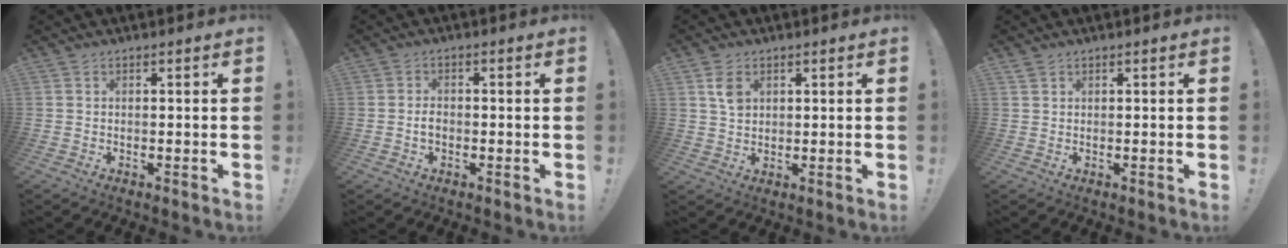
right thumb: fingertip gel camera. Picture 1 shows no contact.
{"total": 2.3, "force": [-0.9, 1.7, 1.3], "torque": [-0.022, 0.006, -0.016]}
{"total": 5.0, "force": [1.9, 3.3, 3.1], "torque": [-0.034, -0.006, 0.034]}
{"total": 1.0, "force": [0.9, 0.4, 0.4], "torque": [-0.009, -0.001, 0.017]}